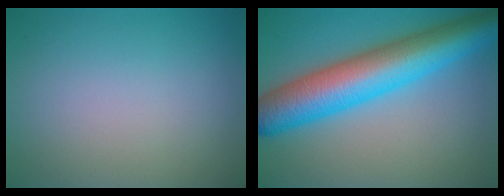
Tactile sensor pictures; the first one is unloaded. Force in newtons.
{"total": 10.5, "press": 10.5, "slide": 0.3}